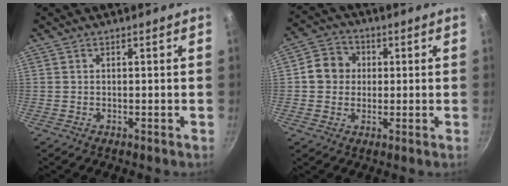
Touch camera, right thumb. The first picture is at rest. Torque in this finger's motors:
{"motor_torque": [-0.10, 0.10, 0.00, 0.00, 0.01]}